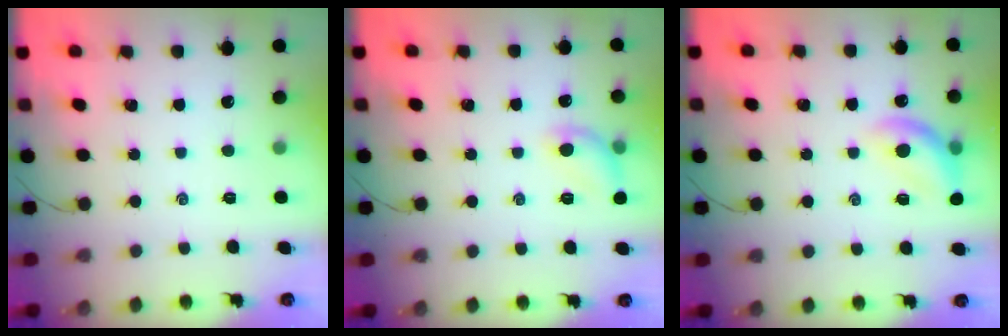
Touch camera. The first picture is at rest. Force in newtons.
{"total": 7.7, "press": 7.6, "slide": 0.4}
{"total": 13.2, "press": 13.0, "slide": 2.6}